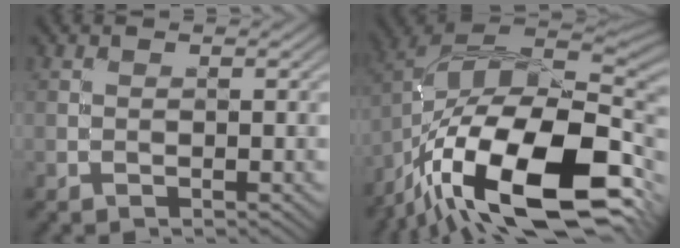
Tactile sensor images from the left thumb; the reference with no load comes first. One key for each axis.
{"total": 18.8, "fx": -8.5, "fy": 8.4, "fz": 14.6, "tx": -0.282, "ty": -0.005, "tz": -0.141}